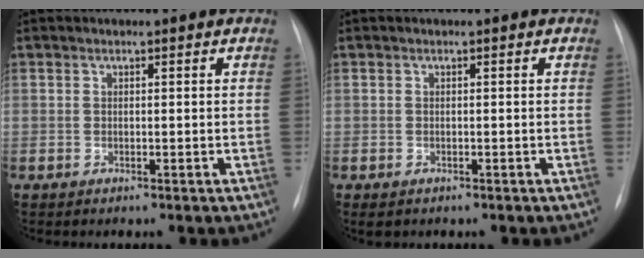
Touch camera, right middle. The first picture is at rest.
{"total": 1.1, "force": [-0.6, 0.7, 0.5], "torque": [-0.006, 0.000, -0.002]}